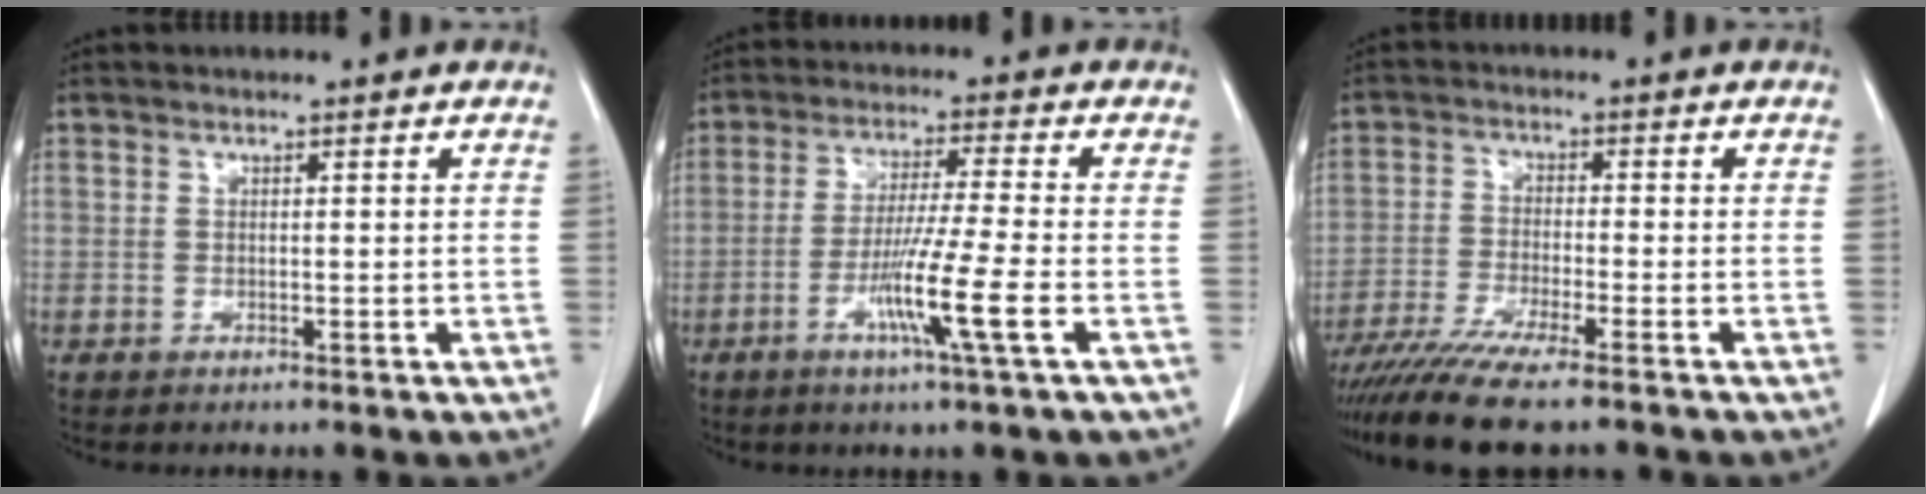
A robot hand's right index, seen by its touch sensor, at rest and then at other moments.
{"total": 8.1, "force": [-2.9, -1.3, 7.5], "torque": [-0.138, -0.019, -0.059]}
{"total": 11.2, "force": [-9.2, 0.1, 6.4], "torque": [-0.104, -0.027, -0.153]}